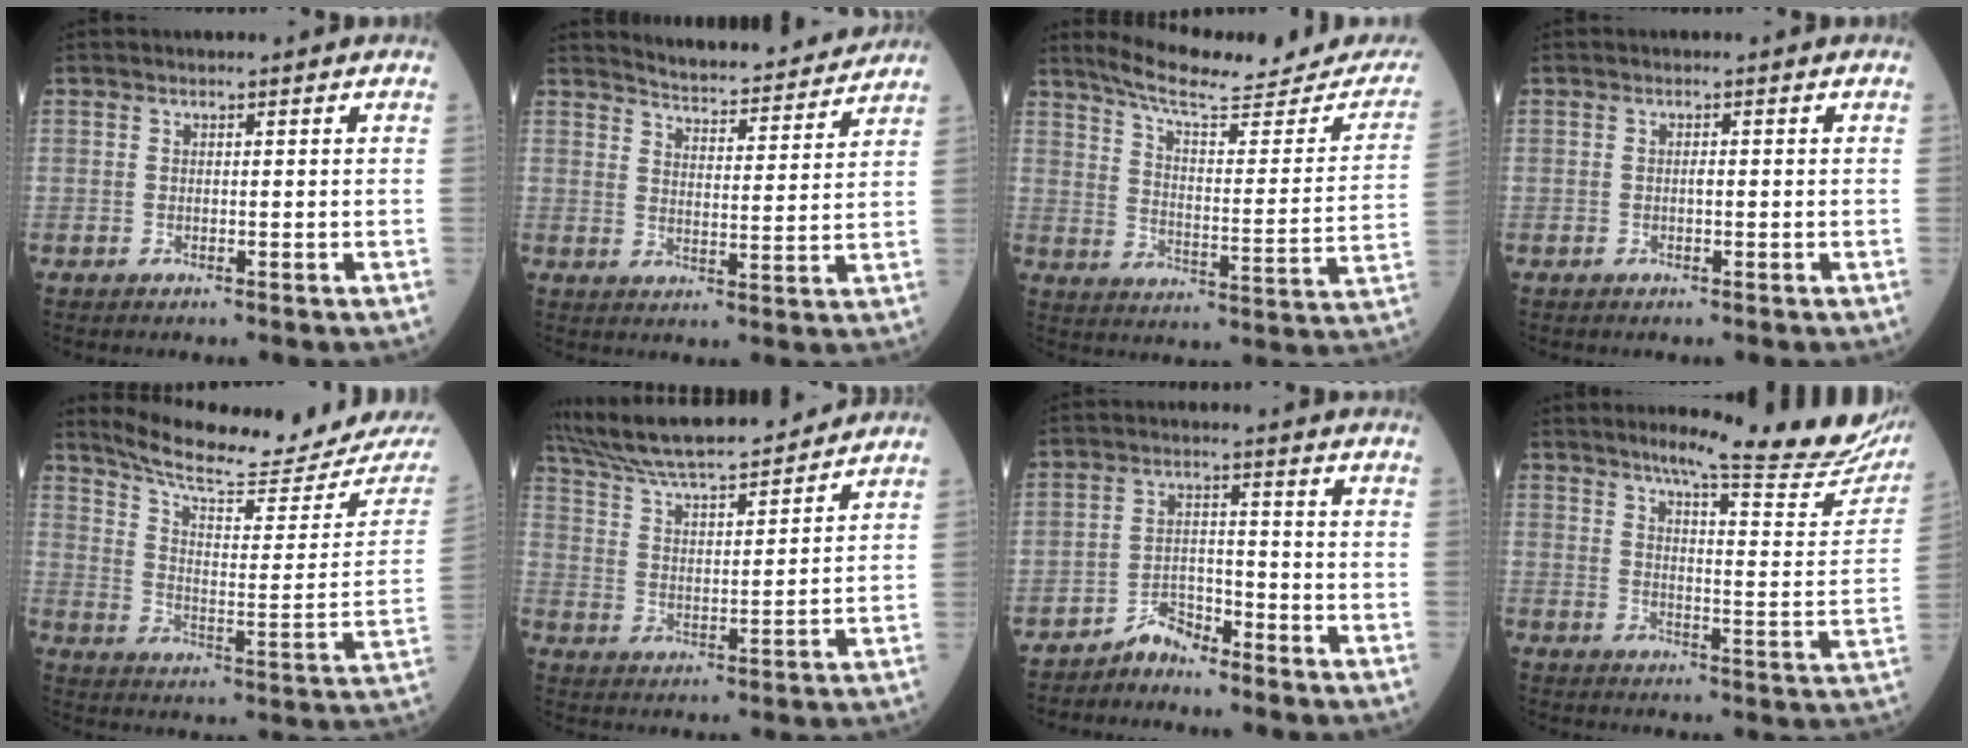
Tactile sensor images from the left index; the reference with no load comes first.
{"total": 12.5, "force": [12.1, 1.0, 3.2], "torque": [-0.046, -0.005, 0.159]}
{"total": 21.5, "force": [19.6, 3.5, 8.2], "torque": [-0.111, -0.049, 0.252]}
{"total": 0.6, "force": [-0.2, 0.2, 0.5], "torque": [-0.009, 0.002, -0.004]}
{"total": 20.4, "force": [19.1, 0.9, 7.1], "torque": [-0.114, -0.070, 0.262]}
{"total": 18.7, "force": [16.9, 2.2, 7.7], "torque": [-0.141, 0.027, 0.276]}
{"total": 3.9, "force": [-3.7, 1.0, 0.5], "torque": [-0.007, -0.004, -0.070]}
{"total": 20.1, "force": [17.6, 1.0, 9.7], "torque": [-0.123, -0.067, 0.208]}